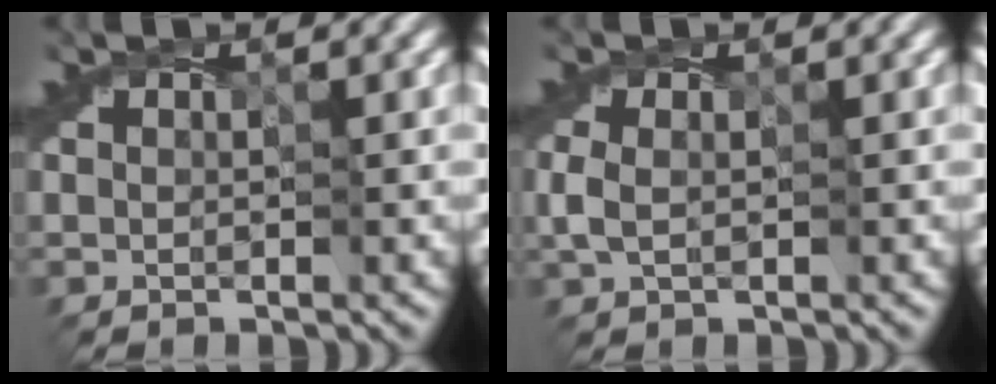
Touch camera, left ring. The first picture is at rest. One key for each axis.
{"total": 1.4, "fx": -0.2, "fy": 1.0, "fz": 0.9, "tx": -0.029, "ty": 0.002, "tz": -0.003}